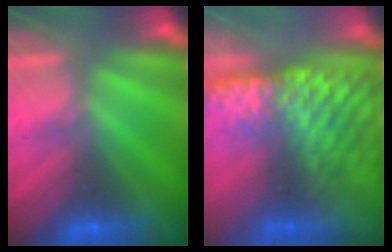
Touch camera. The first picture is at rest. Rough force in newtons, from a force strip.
{"total": 7.8}